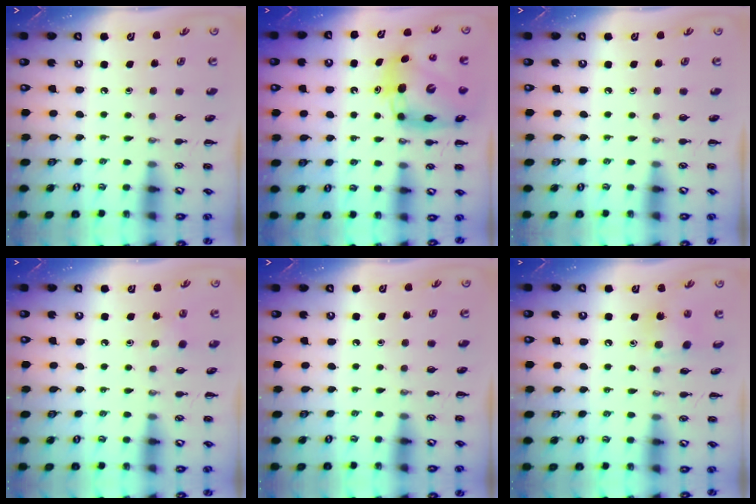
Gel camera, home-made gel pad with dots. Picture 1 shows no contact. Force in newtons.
{"total": 11.4, "press": 10.8, "slide": 3.8}
{"total": 0.0}
{"total": 2.6, "press": 2.5, "slide": 0.9}
{"total": 0.0}
{"total": 7.6, "press": 7.4, "slide": 1.9}